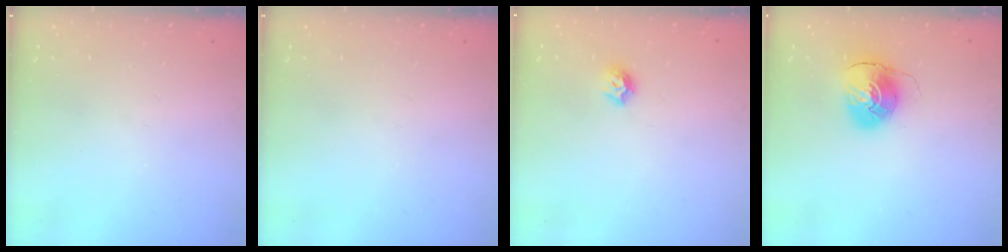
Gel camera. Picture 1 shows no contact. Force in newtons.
{"total": 0.0}
{"total": 6.0, "press": 5.9, "slide": 0.8}
{"total": 8.5, "press": 8.5, "slide": 0.1}